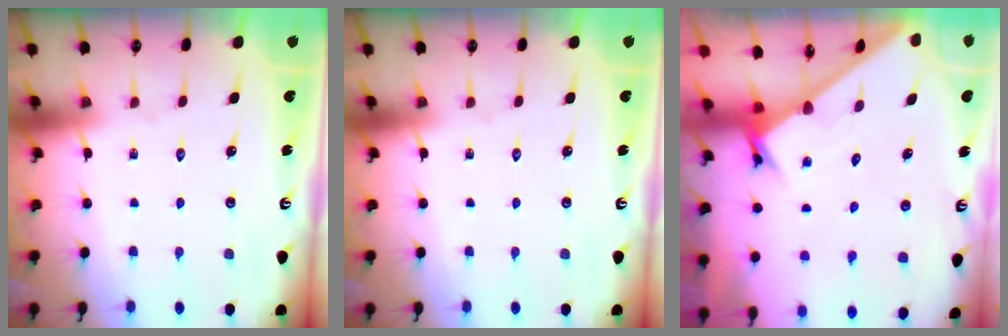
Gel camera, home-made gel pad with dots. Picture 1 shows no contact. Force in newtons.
{"total": 0.0}
{"total": 1.7, "press": 1.7, "slide": 0.1}